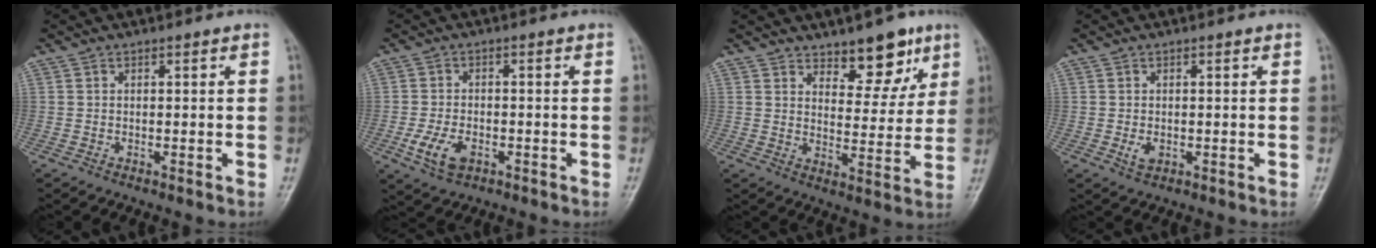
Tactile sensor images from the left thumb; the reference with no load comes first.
{"total": 6.0, "force": [-2.3, 3.6, 4.1], "torque": [-0.082, 0.001, -0.040]}
{"total": 9.5, "force": [6.3, 4.5, 5.4], "torque": [-0.038, -0.042, 0.094]}
{"total": 2.2, "force": [-0.2, 1.5, 1.6], "torque": [-0.025, -0.004, 0.000]}